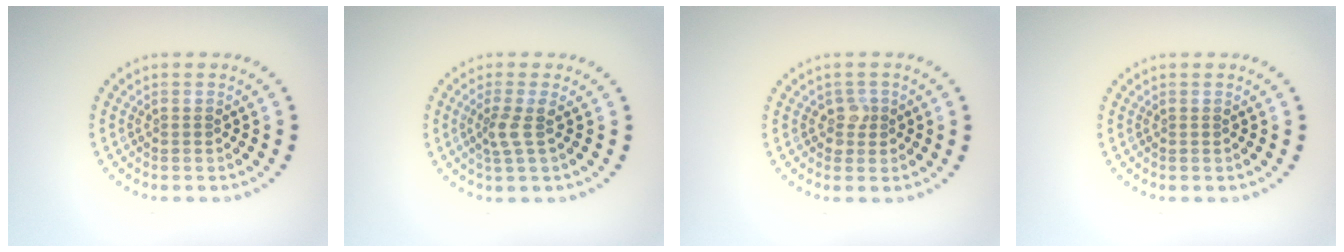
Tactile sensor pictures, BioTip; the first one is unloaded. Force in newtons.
{"total": 2.0, "press": 1.4, "slide": 1.4}
{"total": 1.6, "press": 1.3, "slide": 0.9}
{"total": 0.0}